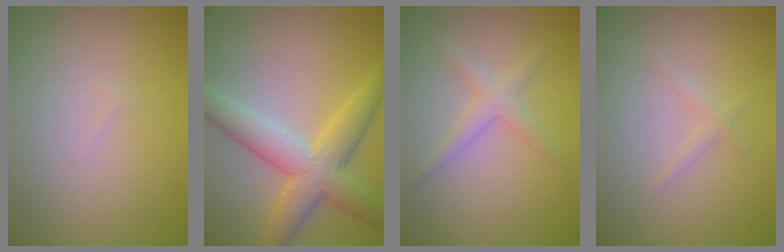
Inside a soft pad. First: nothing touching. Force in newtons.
{"total": 5.3, "press": 5.3, "slide": 0.2}
{"total": 1.9, "press": 1.9, "slide": 0.1}
{"total": 0.9, "press": 0.9, "slide": 0.1}